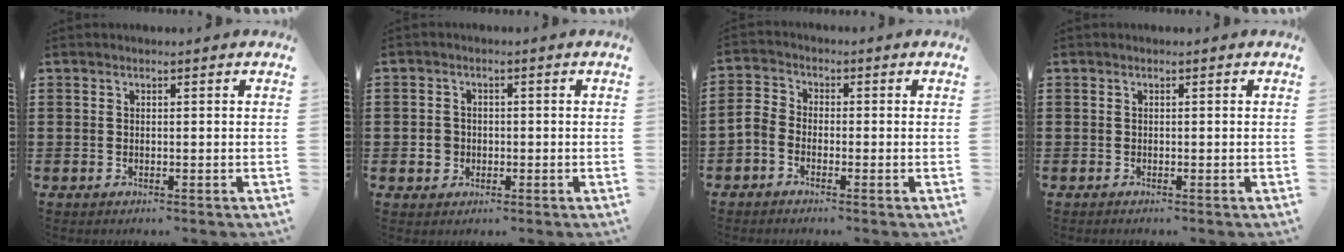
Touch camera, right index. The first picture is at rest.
{"total": 2.6, "force": [-0.6, 2.4, 0.7], "torque": [-0.021, 0.006, -0.015]}
{"total": 2.7, "force": [-2.2, 1.3, 0.9], "torque": [-0.035, 0.000, -0.049]}
{"total": 0.0}